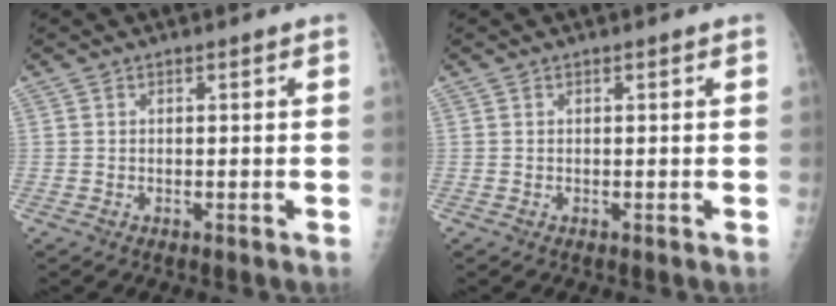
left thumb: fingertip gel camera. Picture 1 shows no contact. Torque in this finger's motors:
{"motor_torque": [-0.01, 0.01, -0.11, -0.10, 0.02]}